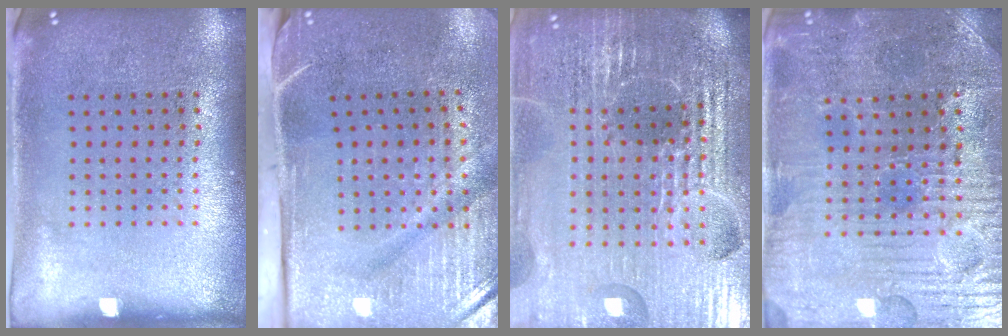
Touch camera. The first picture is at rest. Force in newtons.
{"total": 4.9, "press": 4.0, "slide": 2.8}
{"total": 6.5, "press": 5.7, "slide": 3.0}
{"total": 3.7, "press": 3.7, "slide": 0.5}